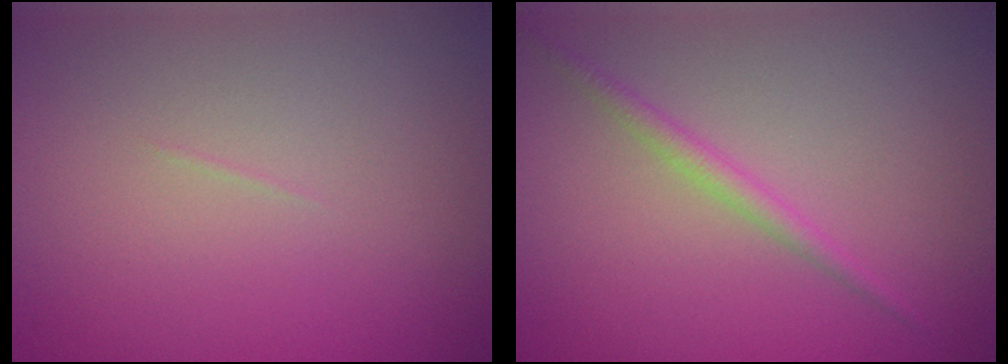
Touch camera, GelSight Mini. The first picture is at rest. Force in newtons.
{"total": 1.6, "press": 1.6, "slide": 0.1}